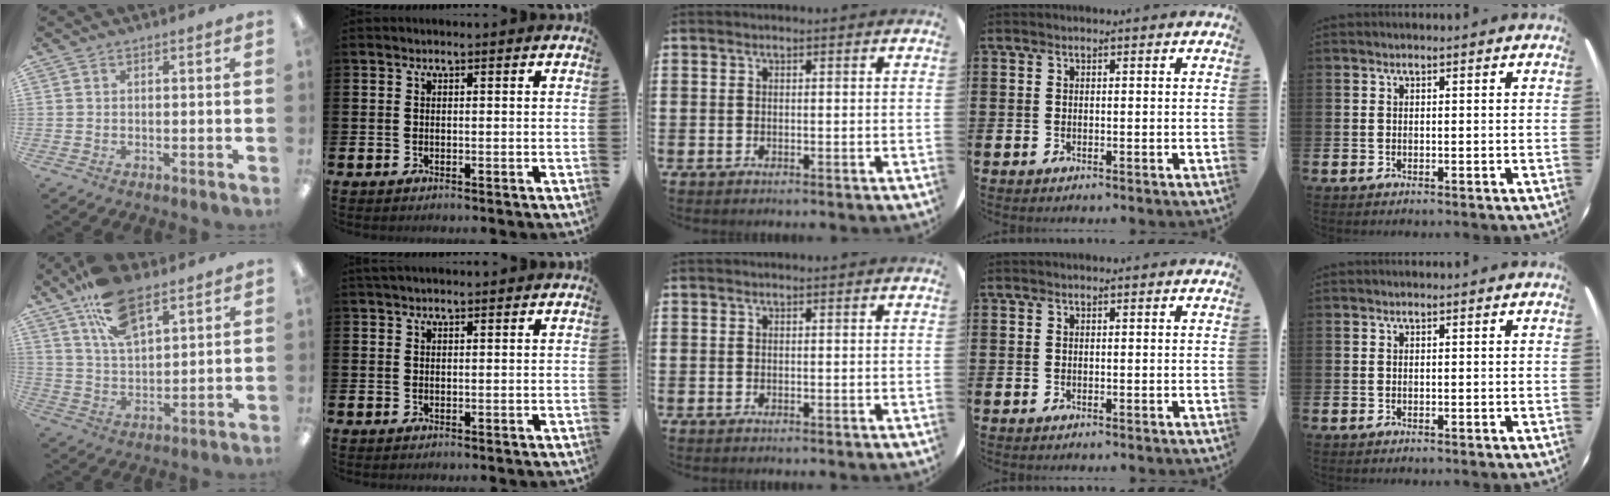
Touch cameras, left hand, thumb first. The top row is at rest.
{"thumb": {"total": 14.5, "force": [9.2, 6.8, 8.9], "torque": [-0.156, -0.030, 0.166]}, "index": {"total": 1.3, "force": [1.2, 0.3, 0.4], "torque": [0.003, -0.002, 0.020]}}